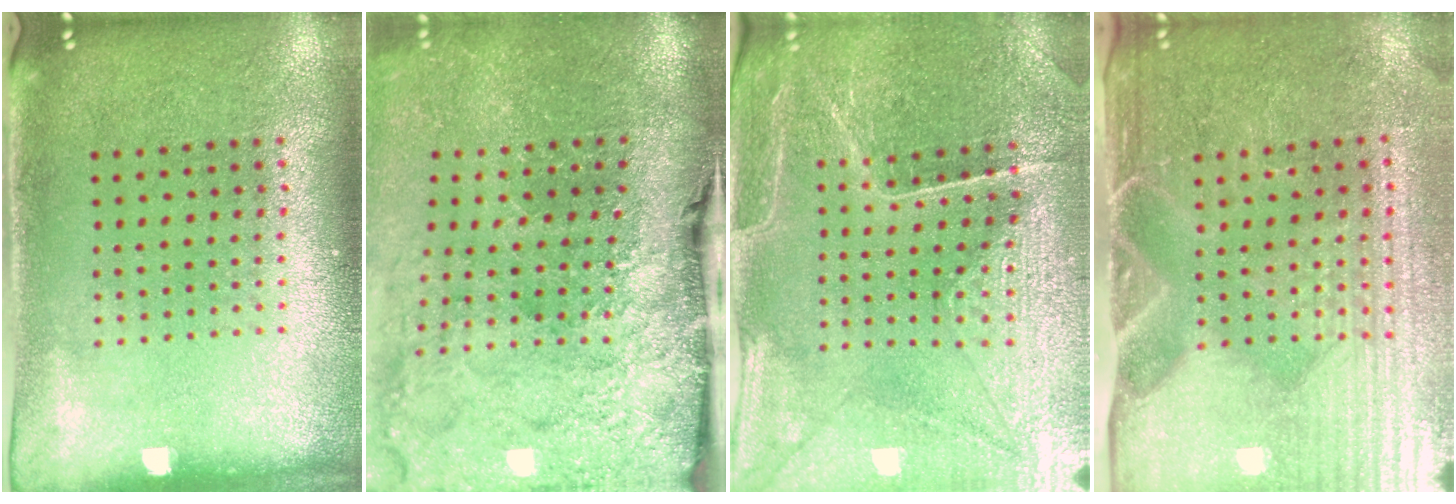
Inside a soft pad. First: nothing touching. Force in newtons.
{"total": 4.7, "press": 3.6, "slide": 2.9}
{"total": 3.4, "press": 3.4, "slide": 0.4}
{"total": 4.6, "press": 4.2, "slide": 1.8}